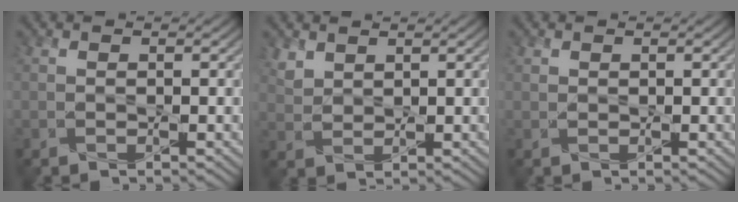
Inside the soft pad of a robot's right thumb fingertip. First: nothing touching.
{"total": 2.4, "force": [1.8, 1.3, 0.9], "torque": [-0.028, -0.001, 0.045]}
{"total": 0.5, "force": [0.4, 0.4, 0.1], "torque": [-0.004, -0.002, 0.010]}